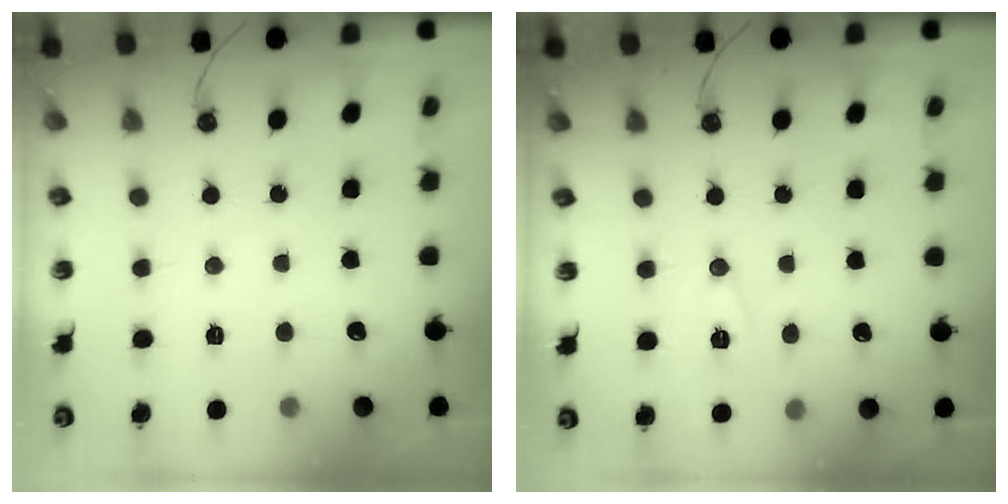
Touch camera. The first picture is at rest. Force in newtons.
{"total": 7.4, "press": 6.0, "slide": 4.5}